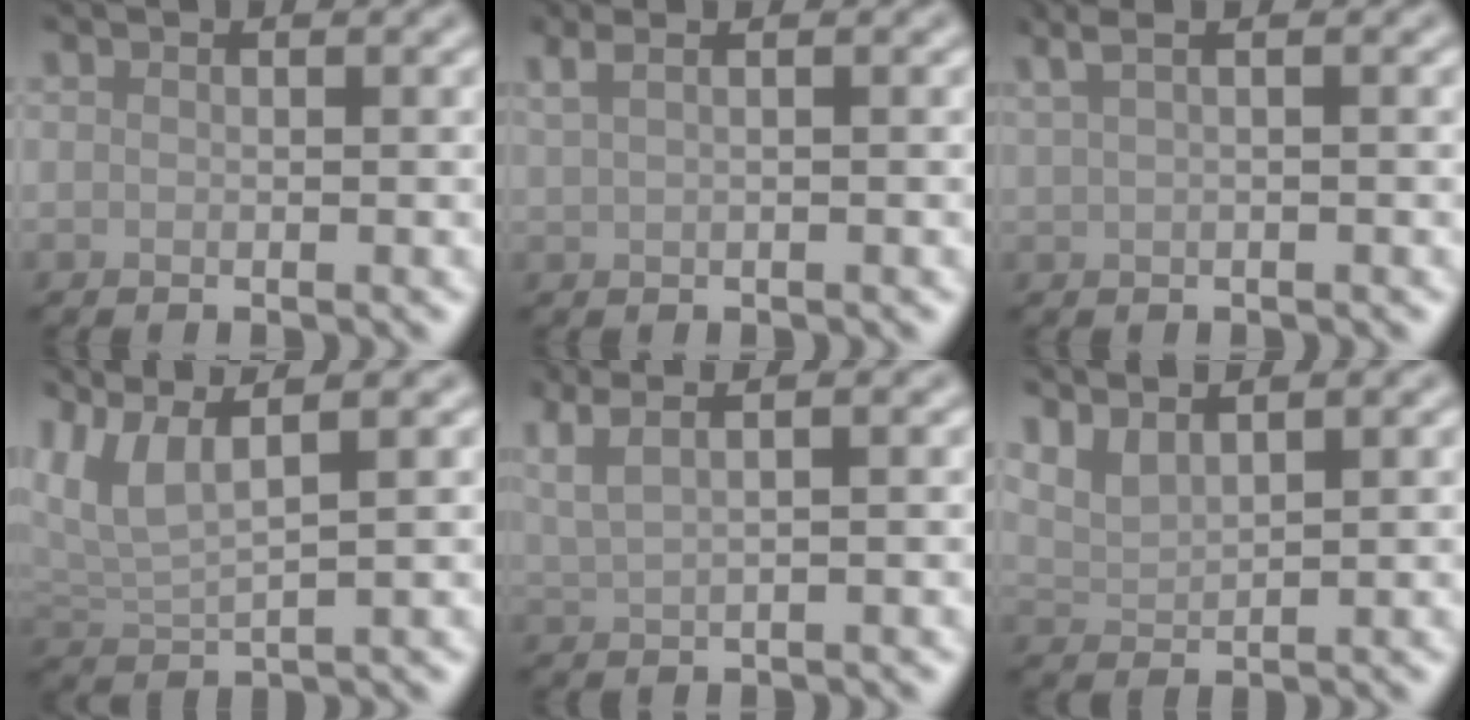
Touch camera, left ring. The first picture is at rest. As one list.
[{"total": 2.8, "force": [1.7, 1.2, 1.8], "torque": [-0.027, 0.010, 0.009]}, {"total": 3.2, "force": [1.8, 1.2, 2.3], "torque": [-0.032, 0.013, 0.011]}, {"total": 4.6, "force": [3.1, 1.0, 3.3], "torque": [-0.076, 0.013, 0.065]}, {"total": 4.7, "force": [2.9, 1.8, 3.3], "torque": [-0.058, 0.032, 0.032]}, {"total": 2.7, "force": [2.3, 0.6, 1.3], "torque": [-0.031, 0.006, 0.052]}]